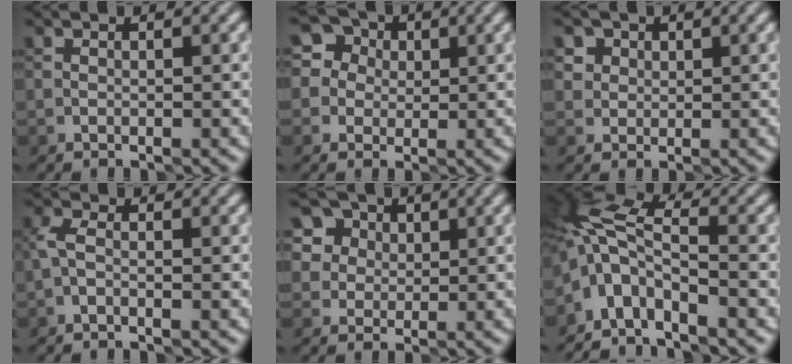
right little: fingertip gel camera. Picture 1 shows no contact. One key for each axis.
{"total": 5.7, "fx": 2.1, "fy": 5.0, "fz": 1.7, "tx": -0.017, "ty": 0.039, "tz": 0.014}
{"total": 3.1, "fx": 1.8, "fy": 2.4, "fz": 0.9, "tx": -0.011, "ty": 0.011, "tz": 0.033}
{"total": 1.6, "fx": -0.4, "fy": 0.9, "fz": 1.3, "tx": -0.030, "ty": 0.008, "tz": -0.012}
{"total": 8.3, "fx": 4.5, "fy": 6.4, "fz": 3.0, "tx": -0.058, "ty": 0.029, "tz": 0.059}
{"total": 5.8, "fx": -3.4, "fy": 2.4, "fz": 4.0, "tx": -0.082, "ty": 0.011, "tz": -0.077}